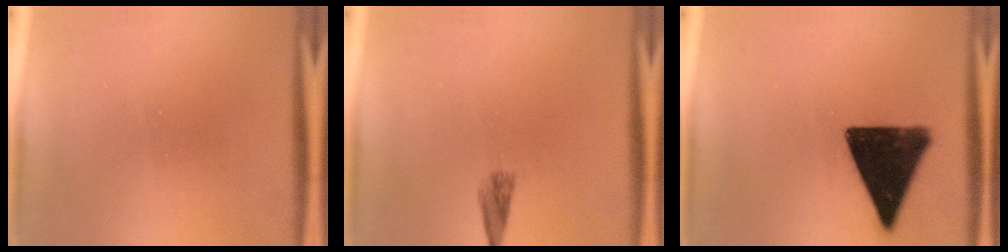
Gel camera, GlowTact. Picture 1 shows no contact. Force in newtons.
{"total": 1.8}
{"total": 15.9}